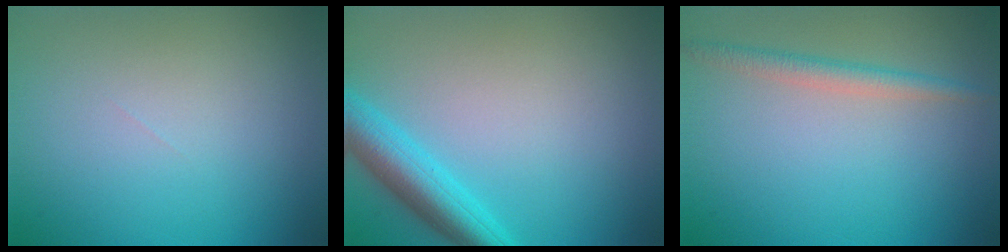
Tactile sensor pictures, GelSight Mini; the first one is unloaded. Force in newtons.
{"total": 4.6, "press": 4.6, "slide": 0.2}
{"total": 2.0, "press": 2.0, "slide": 0.0}